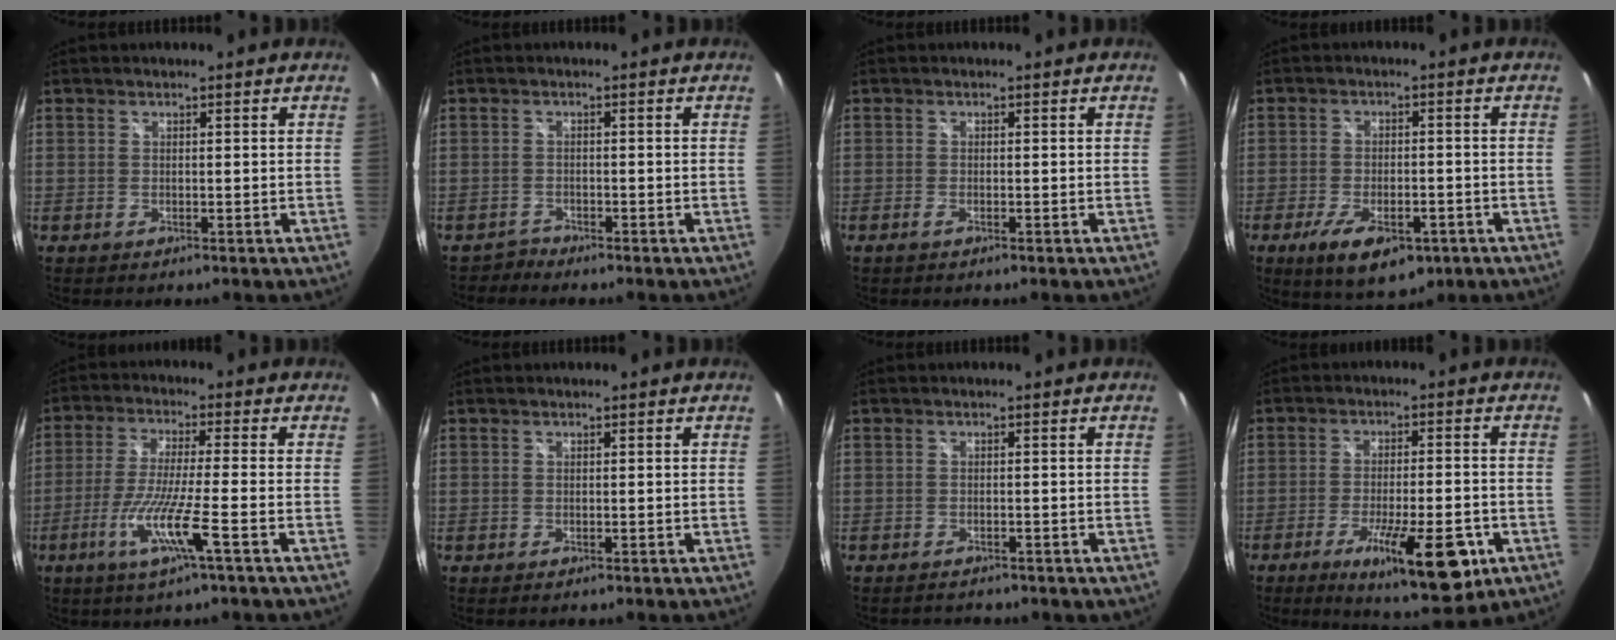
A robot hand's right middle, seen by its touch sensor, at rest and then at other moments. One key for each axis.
{"total": 1.1, "fx": -0.9, "fy": 0.2, "fz": -0.5, "tx": 0.012, "ty": 0.004, "tz": -0.018}
{"total": 0.9, "fx": -0.6, "fy": 0.1, "fz": 0.6, "tx": -0.014, "ty": -0.002, "tz": -0.013}
{"total": 10.9, "fx": -5.9, "fy": 4.7, "fz": 7.9, "tx": -0.157, "ty": -0.023, "tz": -0.085}
{"total": 9.7, "fx": -4.1, "fy": -0.5, "fz": 8.8, "tx": -0.181, "ty": -0.013, "tz": -0.076}
{"total": 0.0}
{"total": 3.5, "fx": -2.7, "fy": 1.7, "fz": 1.4, "tx": -0.021, "ty": -0.006, "tz": -0.029}
{"total": 14.9, "fx": -7.1, "fy": 3.8, "fz": 12.6, "tx": -0.211, "ty": -0.033, "tz": -0.098}